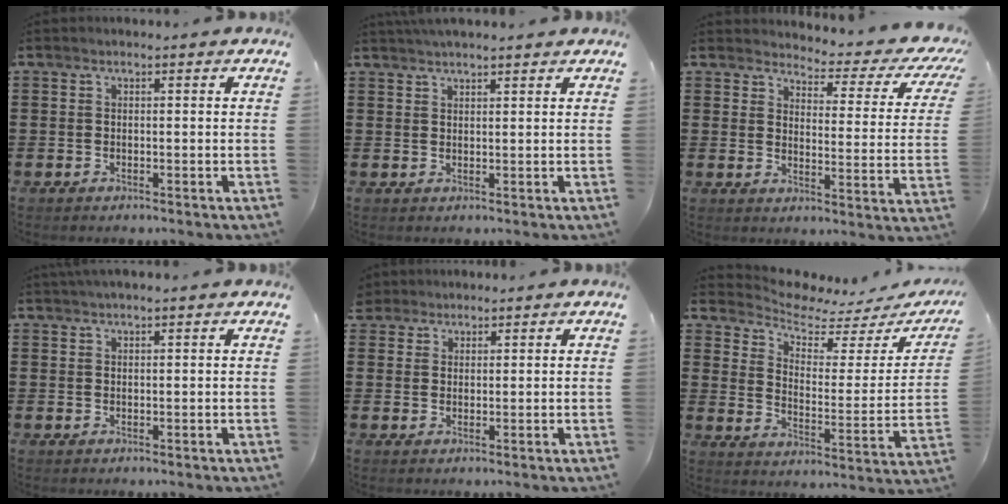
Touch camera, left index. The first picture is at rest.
{"total": 1.9, "force": [1.8, 0.1, 0.5], "torque": [-0.012, 0.002, 0.036]}
{"total": 3.9, "force": [3.2, 1.1, 1.8], "torque": [-0.041, -0.030, 0.045]}
{"total": 1.3, "force": [1.1, 0.0, 0.5], "torque": [-0.011, -0.001, 0.022]}
{"total": 2.3, "force": [1.9, 1.3, 0.0], "torque": [-0.008, 0.010, 0.037]}
{"total": 5.0, "force": [4.6, 1.1, 1.4], "torque": [-0.056, -0.038, 0.077]}